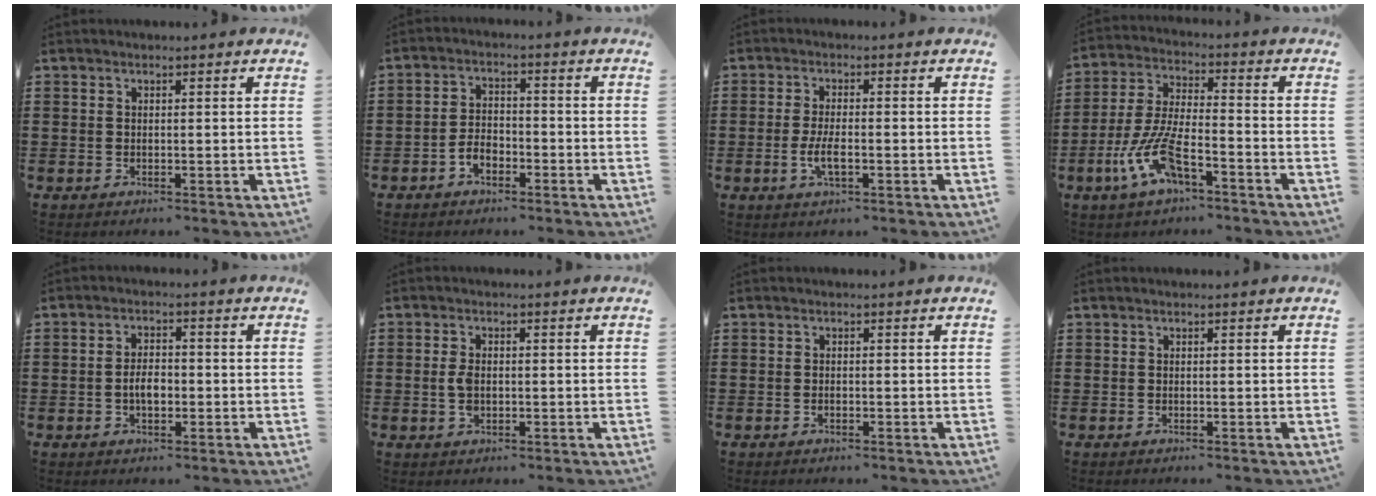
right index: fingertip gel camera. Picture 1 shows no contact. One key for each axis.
{"total": 3.2, "fx": -2.0, "fy": 2.0, "fz": 1.6, "tx": -0.039, "ty": 0.005, "tz": -0.041}
{"total": 3.8, "fx": -1.1, "fy": 1.3, "fz": 3.5, "tx": -0.073, "ty": 0.000, "tz": -0.023}
{"total": 9.5, "fx": -4.9, "fy": 3.2, "fz": 7.5, "tx": -0.183, "ty": -0.007, "tz": -0.097}
{"total": 3.5, "fx": -0.7, "fy": 1.7, "fz": 2.9, "tx": -0.048, "ty": 0.001, "tz": -0.015}
{"total": 2.9, "fx": -0.3, "fy": 1.6, "fz": 2.4, "tx": -0.060, "ty": -0.003, "tz": -0.009}
{"total": 0.5, "fx": -0.3, "fy": 0.3, "fz": 0.3, "tx": -0.008, "ty": -0.002, "tz": -0.004}
{"total": 0.0}